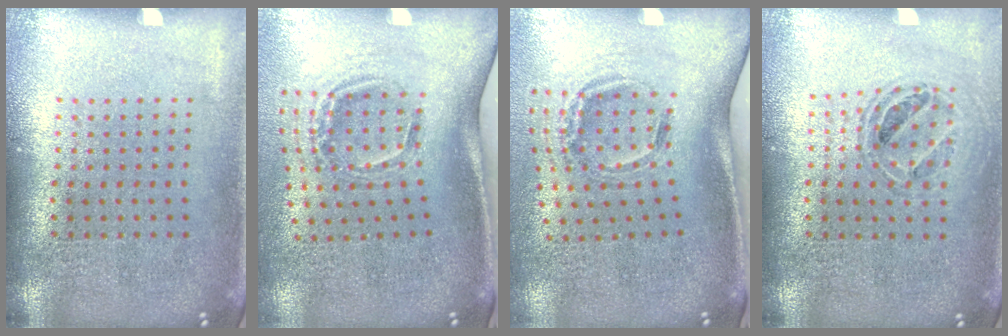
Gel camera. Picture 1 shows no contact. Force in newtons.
{"total": 2.0, "press": 1.2, "slide": 1.6}
{"total": 2.1, "press": 1.3, "slide": 1.6}
{"total": 0.7, "press": 0.7, "slide": 0.1}